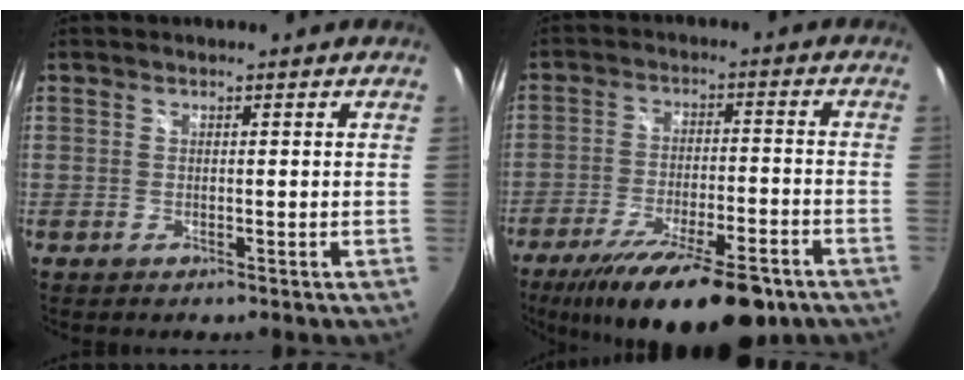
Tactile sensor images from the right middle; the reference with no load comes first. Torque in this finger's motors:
{"motor_torque": [1.21, -0.92, 0.57, 0.21]}